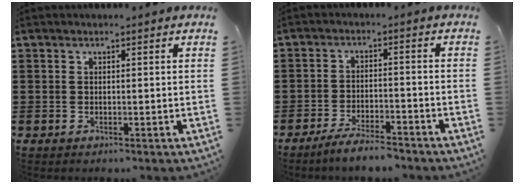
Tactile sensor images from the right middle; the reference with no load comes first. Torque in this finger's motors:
{"motor_torque": [1.65, -0.47, 0.09, 0.08]}